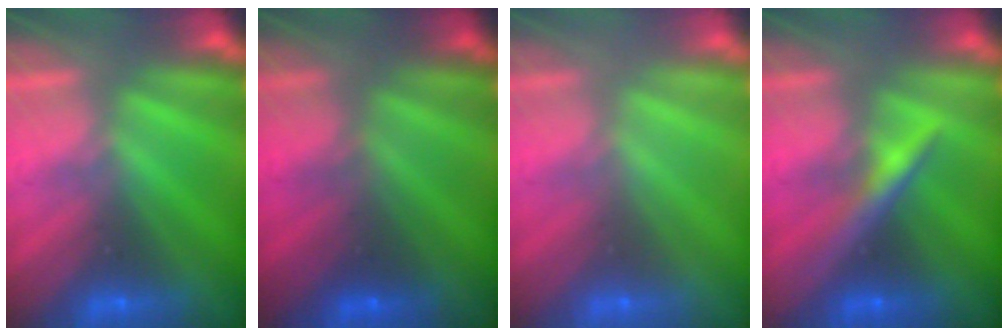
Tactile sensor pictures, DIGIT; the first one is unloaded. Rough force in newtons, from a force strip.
{"total": 1.9}
{"total": 3.1}
{"total": 3.7}